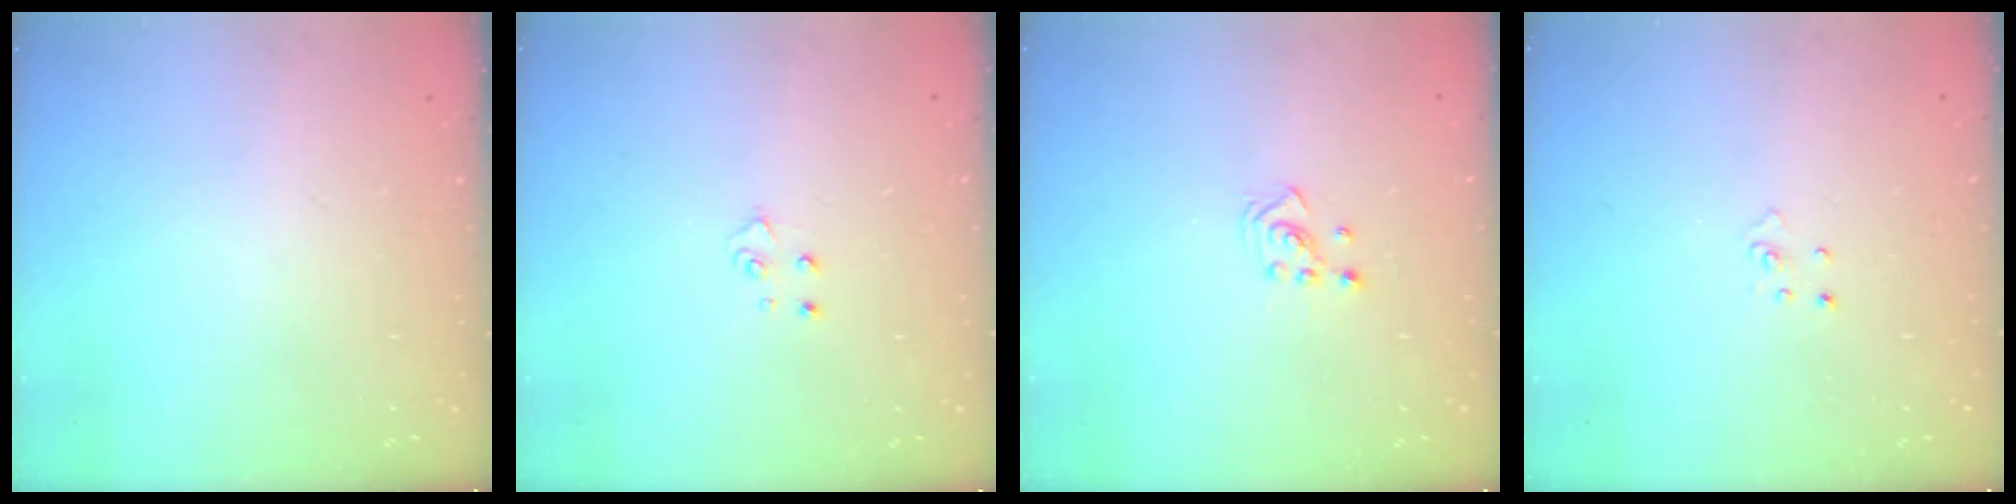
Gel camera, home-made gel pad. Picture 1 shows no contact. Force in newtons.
{"total": 3.2, "press": 3.2, "slide": 0.3}
{"total": 2.5, "press": 2.5, "slide": 0.4}
{"total": 2.8, "press": 2.8, "slide": 0.2}